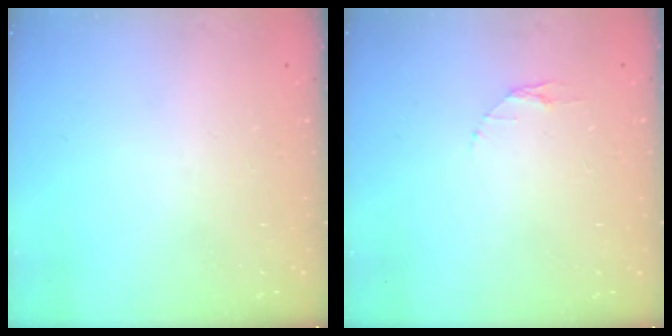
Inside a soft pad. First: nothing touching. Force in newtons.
{"total": 3.5, "press": 3.4, "slide": 0.4}